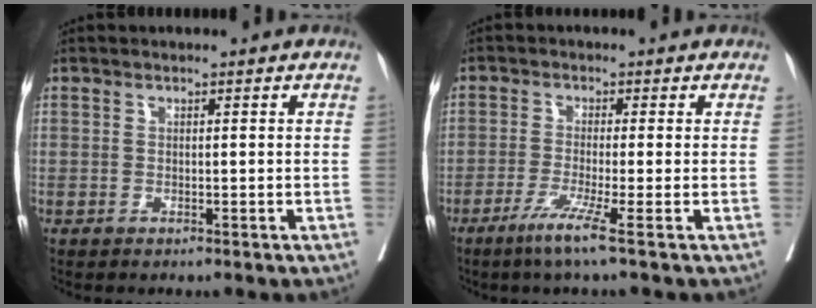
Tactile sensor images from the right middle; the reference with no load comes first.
{"total": 4.8, "force": [-2.7, -1.1, 3.8], "torque": [-0.071, -0.015, -0.057]}